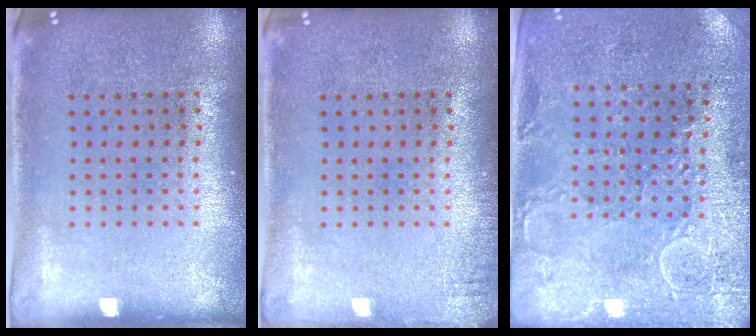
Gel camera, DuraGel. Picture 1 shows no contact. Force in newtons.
{"total": 1.0, "press": 1.0, "slide": 0.1}
{"total": 2.8, "press": 2.7, "slide": 0.8}